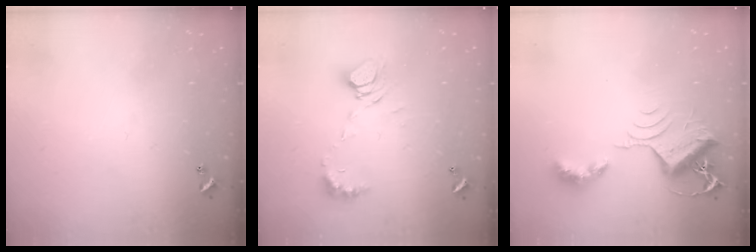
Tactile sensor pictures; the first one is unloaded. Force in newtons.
{"total": 8.4, "press": 8.4, "slide": 1.0}
{"total": 9.7, "press": 9.6, "slide": 1.1}